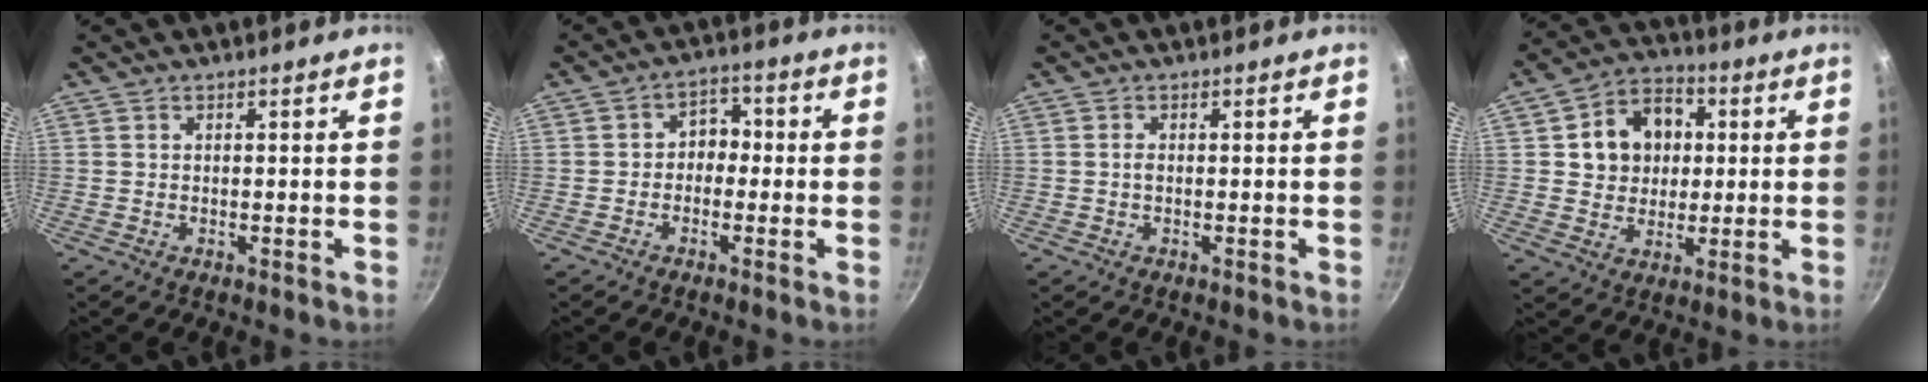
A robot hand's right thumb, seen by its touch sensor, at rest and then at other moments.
{"total": 4.4, "force": [-0.7, 3.6, 2.5], "torque": [-0.002, 0.020, -0.023]}
{"total": 0.8, "force": [-0.1, 0.4, 0.7], "torque": [-0.014, 0.003, -0.003]}
{"total": 11.8, "force": [2.2, 9.9, 6.1], "torque": [-0.065, 0.011, 0.029]}